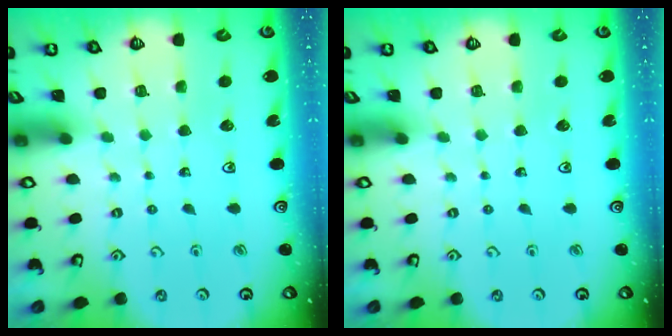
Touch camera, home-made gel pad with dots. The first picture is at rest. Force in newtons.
{"total": 0.0}